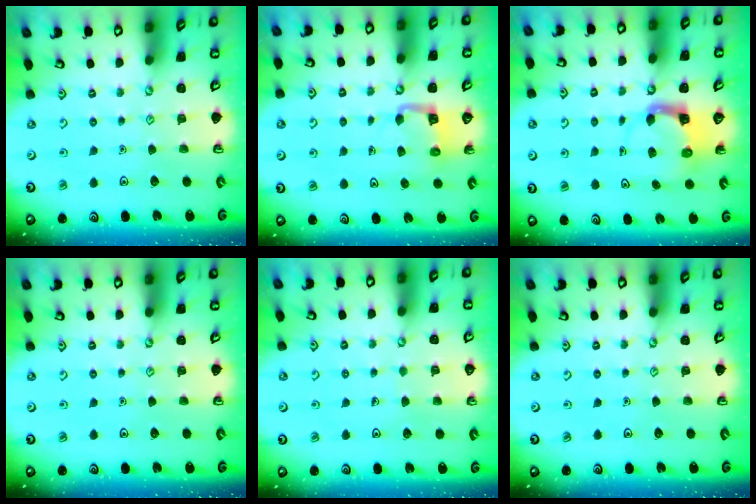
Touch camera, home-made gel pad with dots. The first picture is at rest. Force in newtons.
{"total": 4.1, "press": 4.1, "slide": 0.2}
{"total": 3.8, "press": 3.8, "slide": 0.5}
{"total": 0.0}
{"total": 2.5, "press": 2.5, "slide": 0.2}
{"total": 0.0}